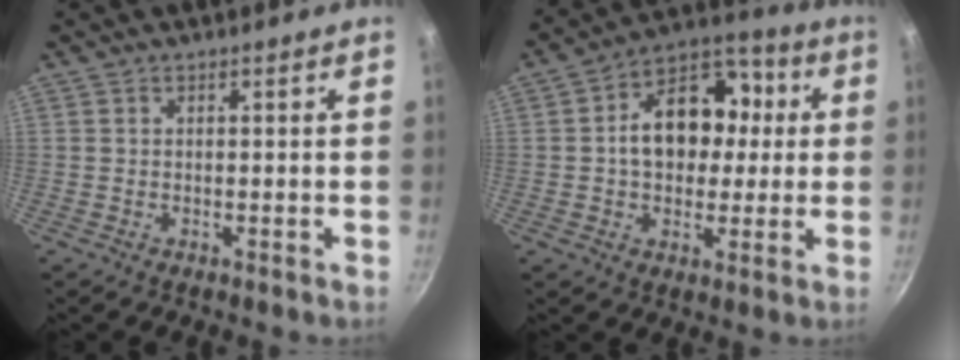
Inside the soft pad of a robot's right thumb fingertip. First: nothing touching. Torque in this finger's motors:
{"motor_torque": [1.86, 1.95, 1.46, -0.02, 0.11]}